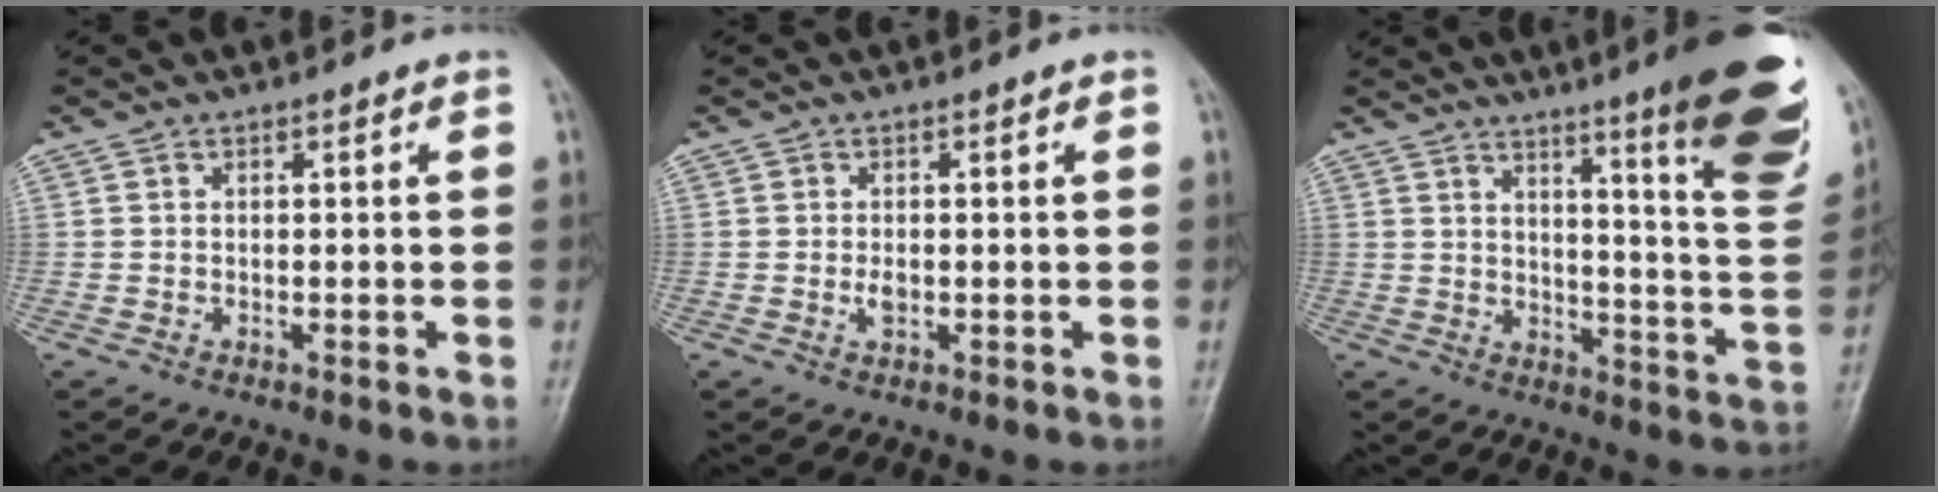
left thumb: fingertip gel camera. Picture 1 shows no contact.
{"total": 1.6, "force": [-0.1, 1.0, 1.3], "torque": [-0.020, -0.002, -0.003]}
{"total": 22.5, "force": [13.9, 3.0, 17.4], "torque": [-0.203, -0.079, 0.183]}